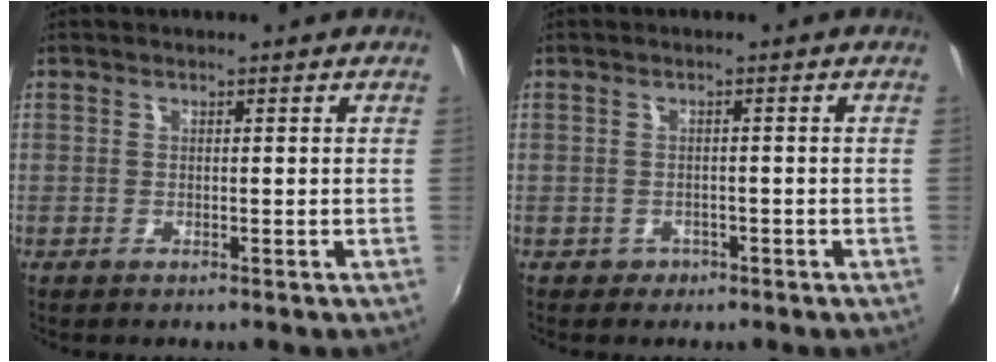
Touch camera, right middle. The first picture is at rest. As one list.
[{"total": 1.9, "force": [-1.0, 1.6, 0.3], "torque": [-0.007, -0.001, -0.011]}]